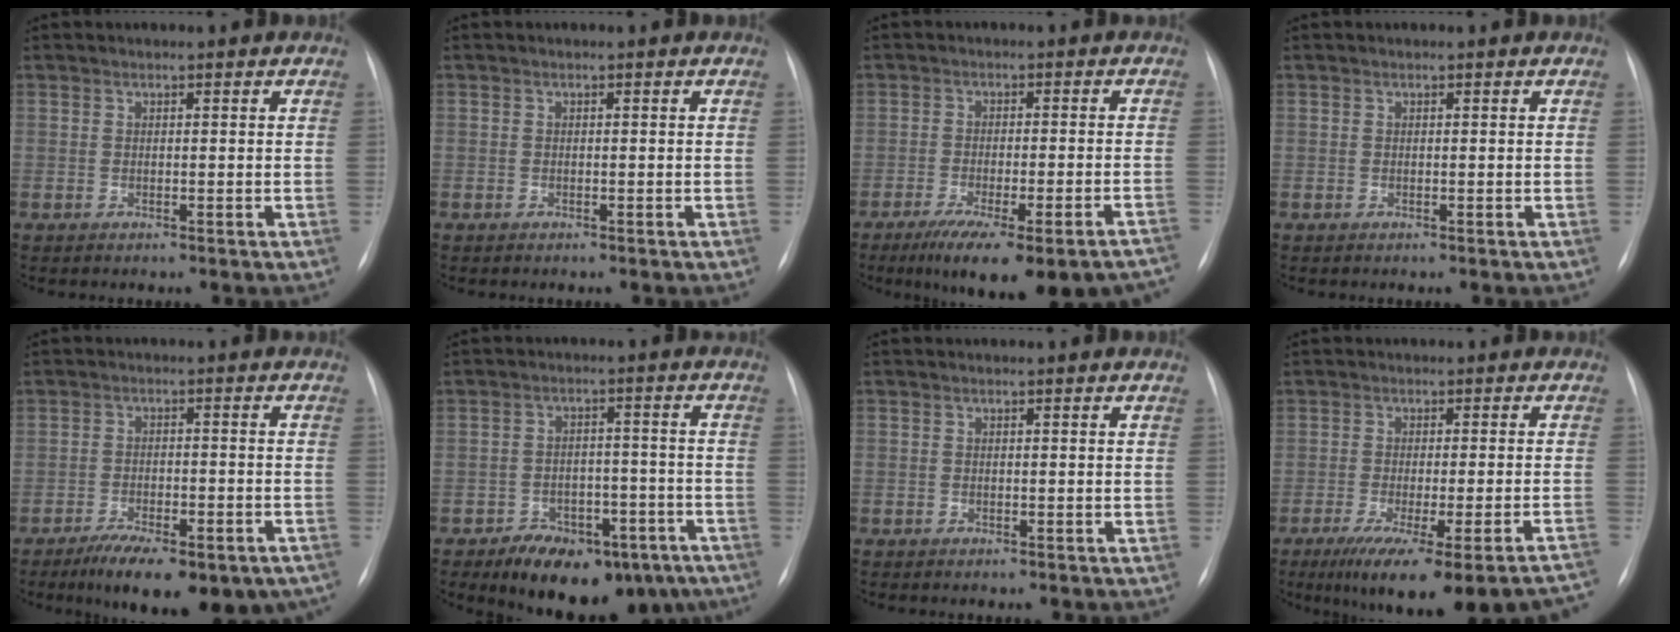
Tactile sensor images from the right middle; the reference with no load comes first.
{"total": 0.0}
{"total": 17.8, "force": [-14.3, 2.8, 10.4], "torque": [-0.102, -0.006, -0.188]}
{"total": 0.0}
{"total": 15.9, "force": [-11.5, 5.5, 9.5], "torque": [-0.102, 0.009, -0.160]}
{"total": 15.5, "force": [-10.7, 8.0, 8.0], "torque": [-0.089, 0.034, -0.146]}
{"total": 1.1, "force": [-0.8, 0.7, 0.3], "torque": [-0.005, 0.003, -0.011]}
{"total": 21.7, "force": [-17.7, 1.4, 12.4], "torque": [-0.109, -0.030, -0.229]}